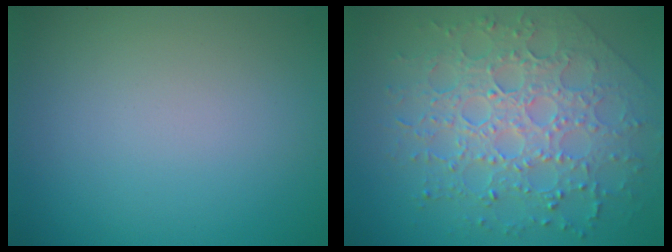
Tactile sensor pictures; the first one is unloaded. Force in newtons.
{"total": 7.8, "press": 5.6, "slide": 5.4}